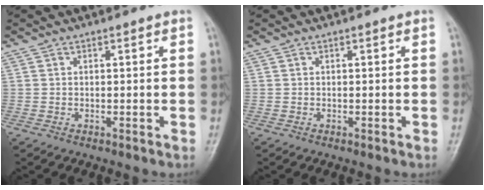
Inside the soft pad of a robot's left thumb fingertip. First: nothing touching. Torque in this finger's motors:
{"motor_torque": [0.00, 0.00, 0.00, 0.00, 0.00]}